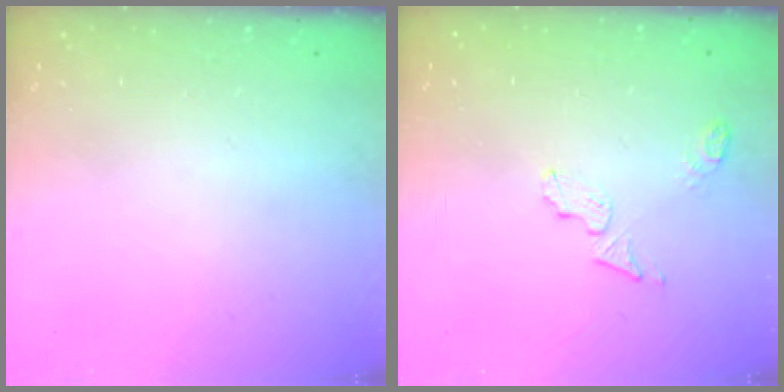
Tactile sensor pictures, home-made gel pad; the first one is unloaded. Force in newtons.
{"total": 5.3, "press": 5.3, "slide": 0.3}